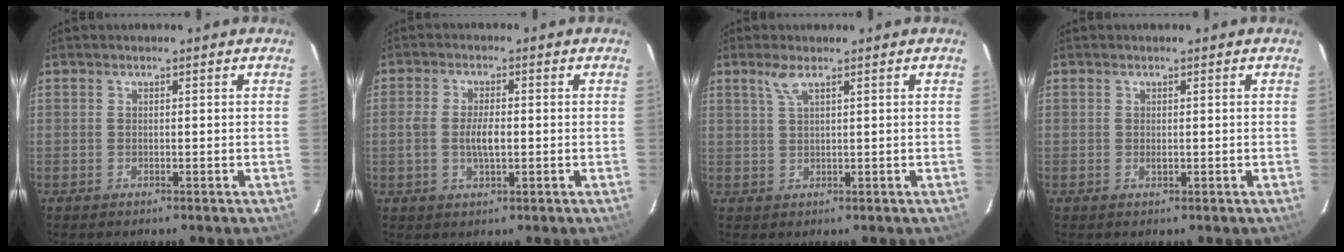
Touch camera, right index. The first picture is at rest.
{"total": 4.5, "force": [-0.6, 1.6, 4.1], "torque": [-0.082, 0.000, -0.011]}
{"total": 2.4, "force": [1.5, 0.2, 1.9], "torque": [-0.041, 0.004, 0.035]}
{"total": 0.6, "force": [-0.1, 0.4, 0.5], "torque": [-0.009, -0.002, 0.000]}